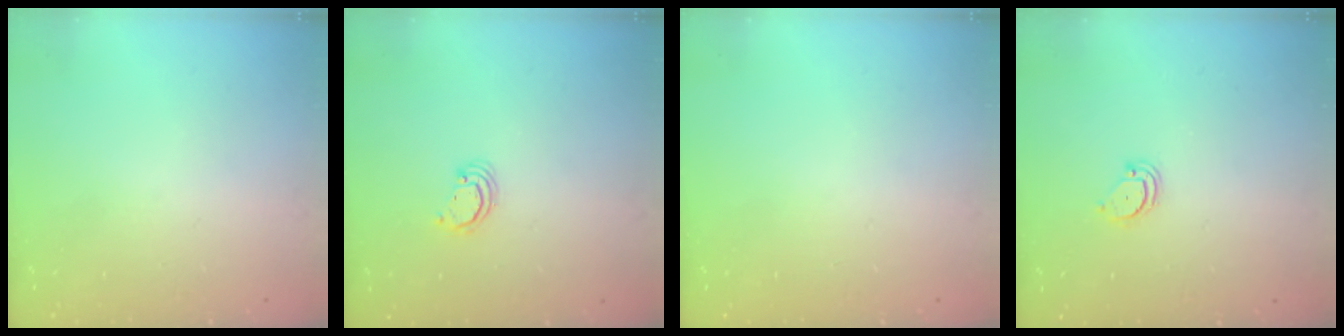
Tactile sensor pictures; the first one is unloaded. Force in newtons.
{"total": 2.2, "press": 2.2, "slide": 0.2}
{"total": 0.0}
{"total": 2.4, "press": 2.4, "slide": 0.2}